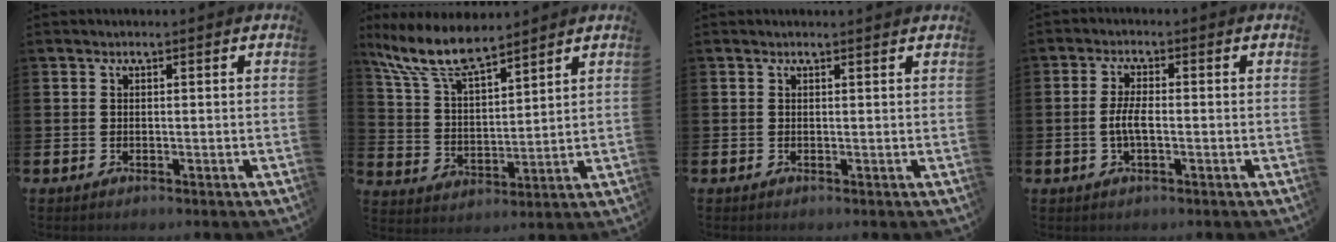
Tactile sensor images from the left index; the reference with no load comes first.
{"total": 9.3, "force": [8.1, 1.9, 4.0], "torque": [-0.114, -0.030, 0.149]}
{"total": 0.6, "force": [0.5, -0.1, 0.1], "torque": [0.011, -0.006, 0.008]}
{"total": 3.1, "force": [-0.7, 1.1, 2.9], "torque": [-0.058, 0.000, -0.016]}